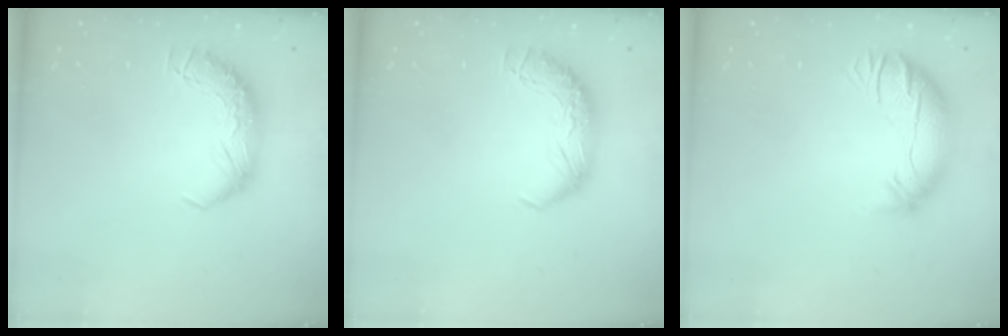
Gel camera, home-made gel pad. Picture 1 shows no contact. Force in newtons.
{"total": 0.0}
{"total": 2.5, "press": 0.8, "slide": 2.4}